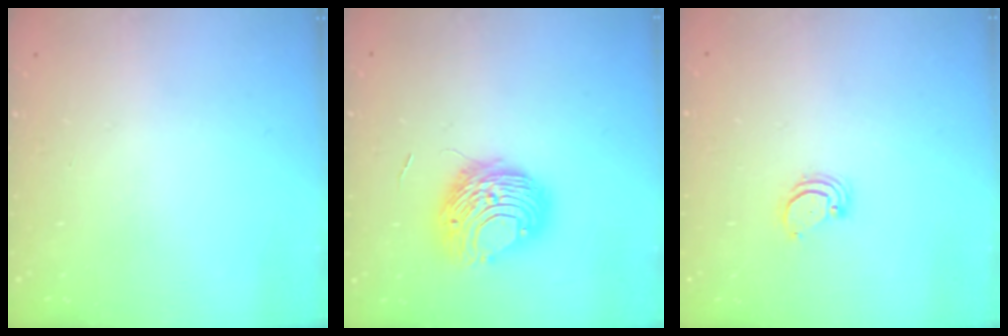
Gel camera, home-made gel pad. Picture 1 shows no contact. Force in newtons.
{"total": 9.8, "press": 9.7, "slide": 1.2}
{"total": 2.2, "press": 2.2, "slide": 0.3}